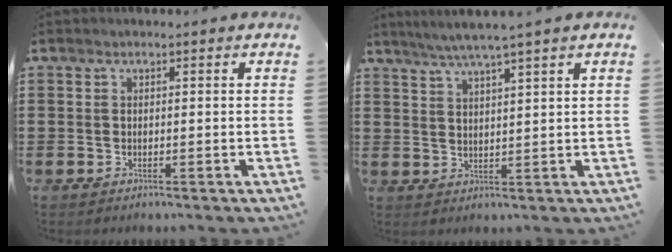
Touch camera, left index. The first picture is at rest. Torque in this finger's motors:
{"motor_torque": [2.14, 0.00, 0.18, 0.07]}